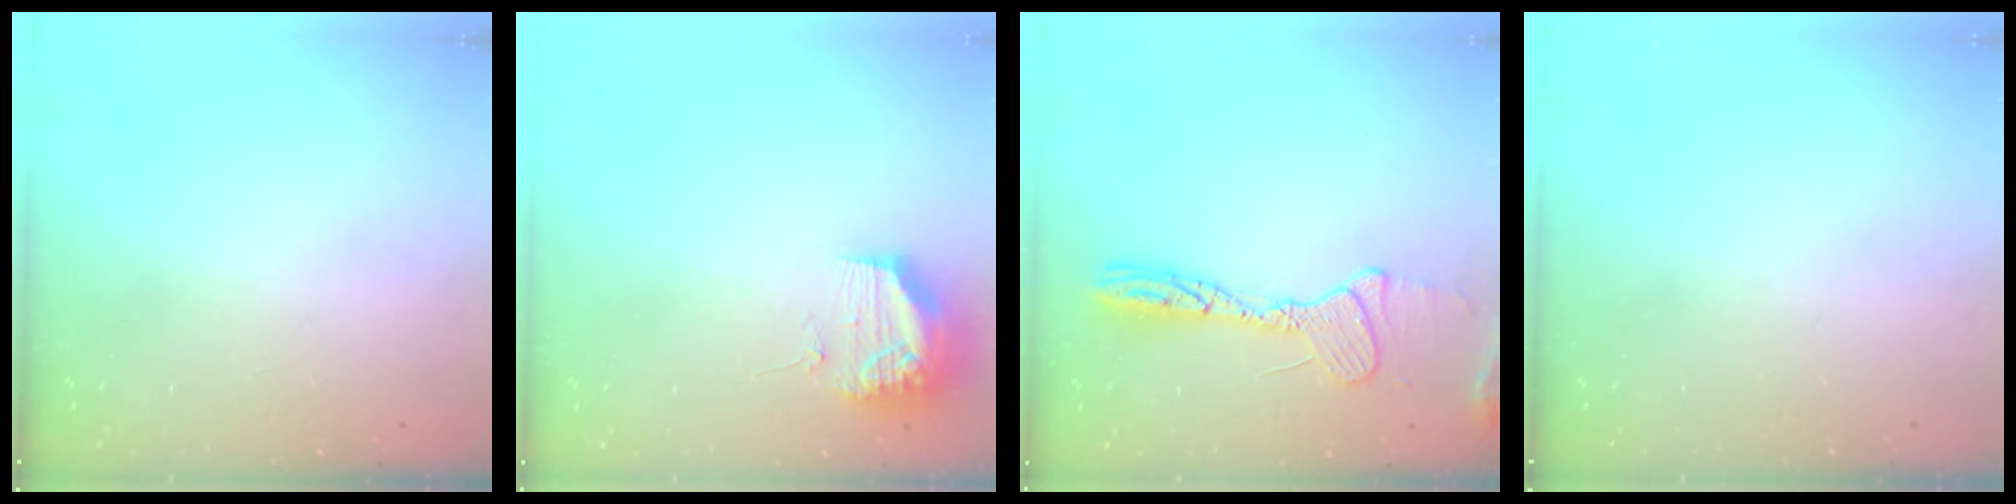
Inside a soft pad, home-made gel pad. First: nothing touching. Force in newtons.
{"total": 11.1, "press": 11.1, "slide": 0.8}
{"total": 13.1, "press": 13.1, "slide": 0.3}
{"total": 0.0}